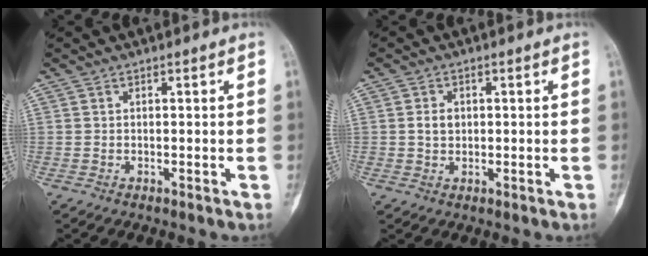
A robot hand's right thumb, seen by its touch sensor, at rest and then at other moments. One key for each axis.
{"total": 2.6, "fx": 0.3, "fy": 2.1, "fz": 1.6, "tx": -0.013, "ty": 0.005, "tz": 0.007}